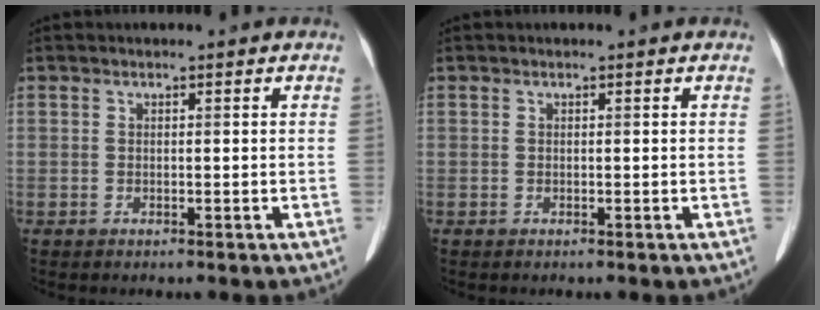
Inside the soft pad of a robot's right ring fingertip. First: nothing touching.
{"total": 0.0}